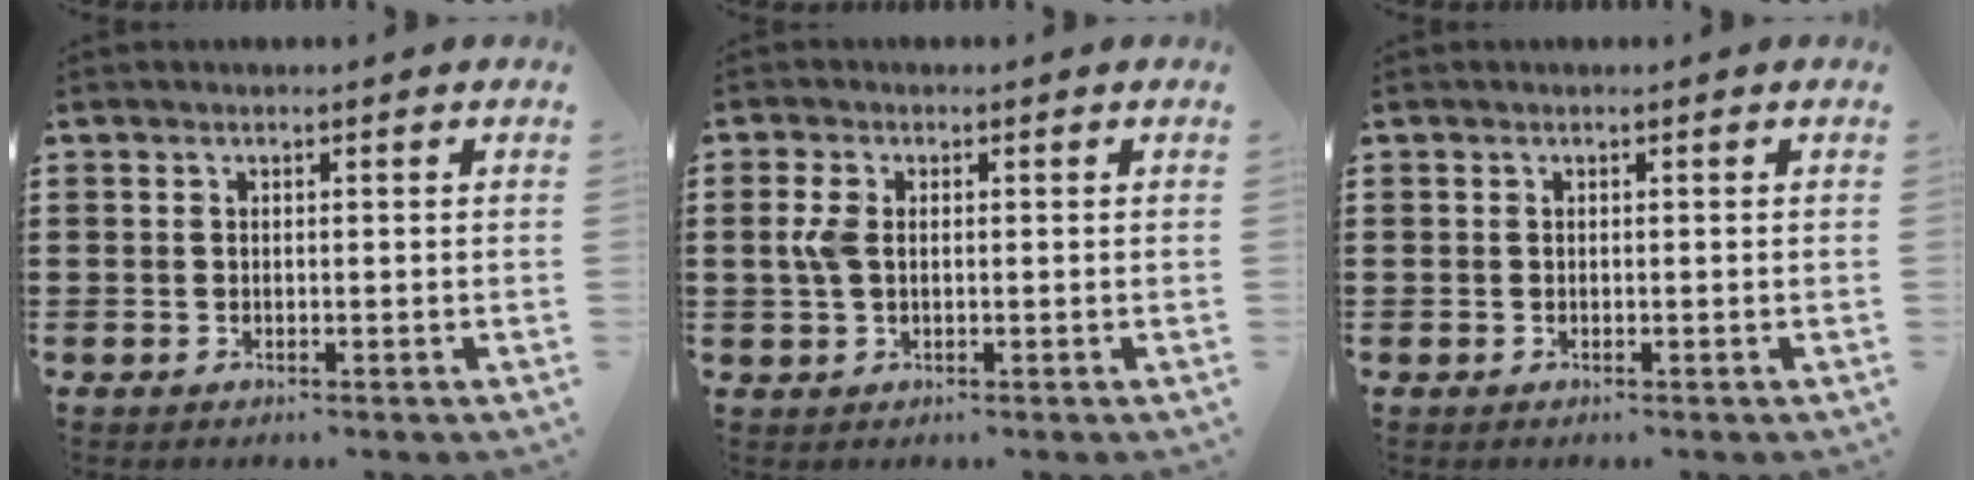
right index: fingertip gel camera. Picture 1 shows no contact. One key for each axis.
{"total": 3.6, "fx": 0.3, "fy": 2.1, "fz": 2.9, "tx": -0.084, "ty": 0.000, "tz": -0.004}
{"total": 0.0}